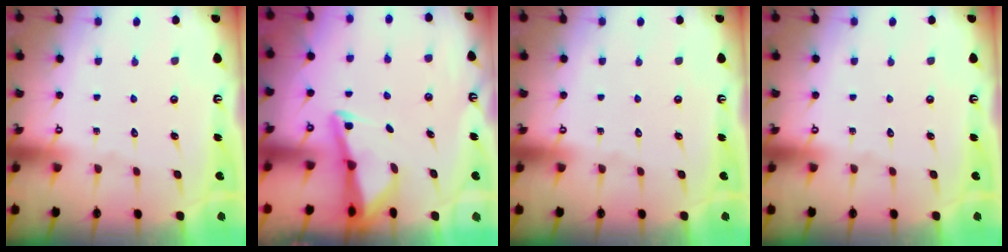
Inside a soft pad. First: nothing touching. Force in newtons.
{"total": 2.9, "press": 2.9, "slide": 0.3}
{"total": 0.0}
{"total": 0.0}